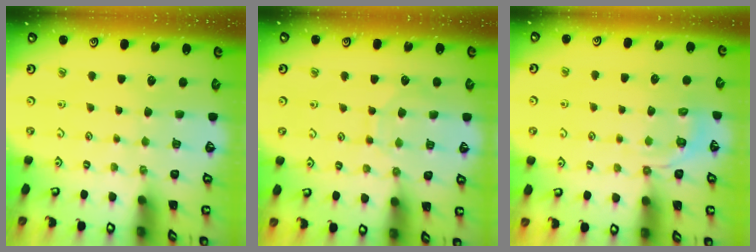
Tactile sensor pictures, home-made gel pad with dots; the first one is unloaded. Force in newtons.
{"total": 7.6, "press": 7.6, "slide": 0.5}
{"total": 4.5, "press": 4.3, "slide": 1.5}